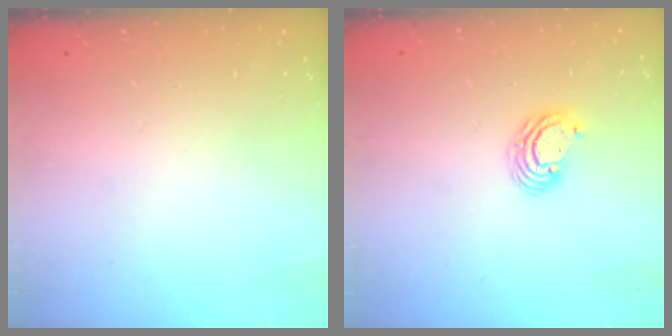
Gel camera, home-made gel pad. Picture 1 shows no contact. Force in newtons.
{"total": 4.9, "press": 4.8, "slide": 0.2}